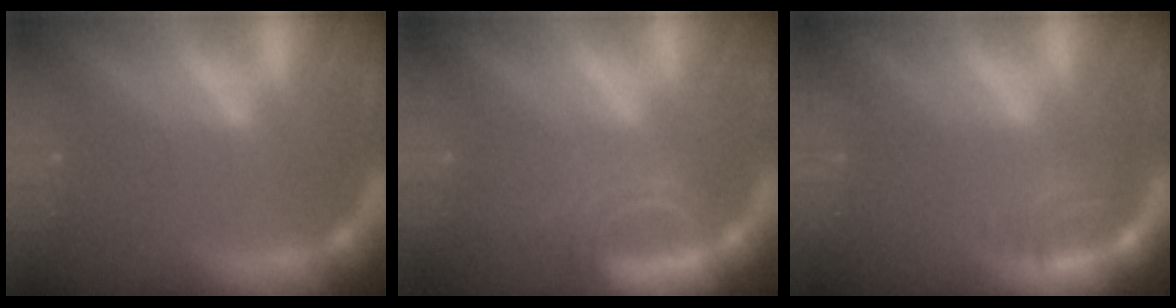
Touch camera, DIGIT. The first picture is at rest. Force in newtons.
{"total": 4.5}
{"total": 2.9}